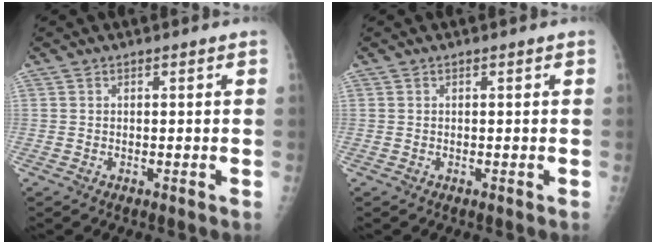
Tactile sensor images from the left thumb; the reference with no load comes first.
{"total": 0.0}